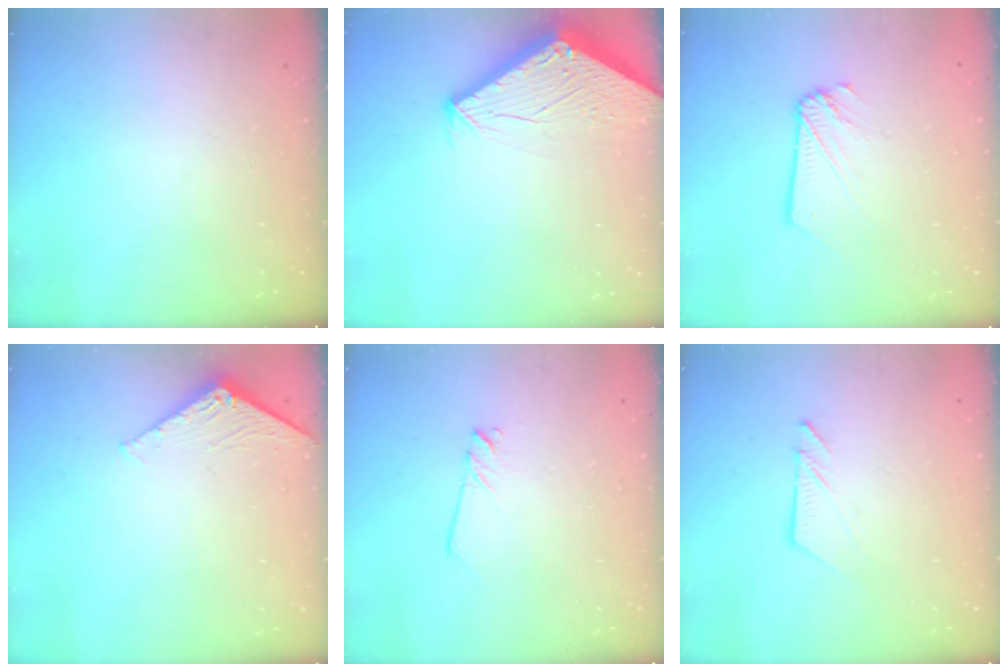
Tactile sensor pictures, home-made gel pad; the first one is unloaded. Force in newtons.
{"total": 2.9, "press": 2.9, "slide": 0.1}
{"total": 2.6, "press": 2.6, "slide": 0.3}
{"total": 2.4, "press": 2.4, "slide": 0.2}
{"total": 2.6, "press": 2.5, "slide": 0.2}
{"total": 6.0, "press": 6.0, "slide": 0.1}